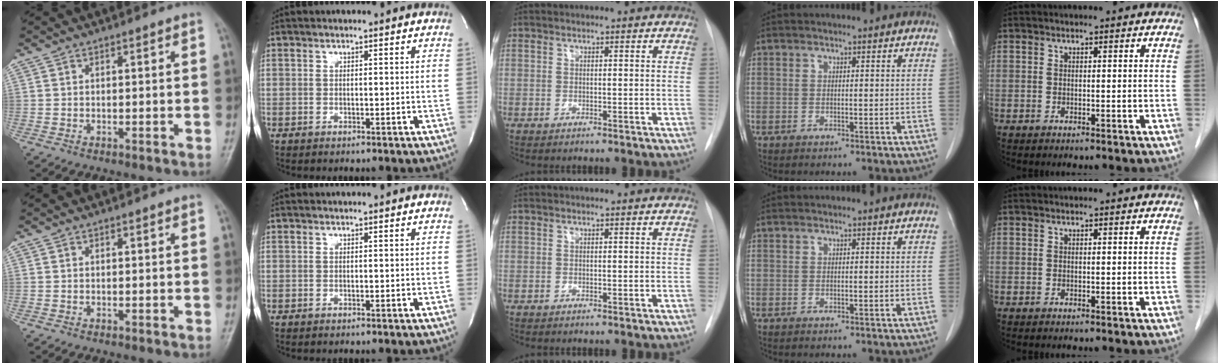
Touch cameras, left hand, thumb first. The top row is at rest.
{}